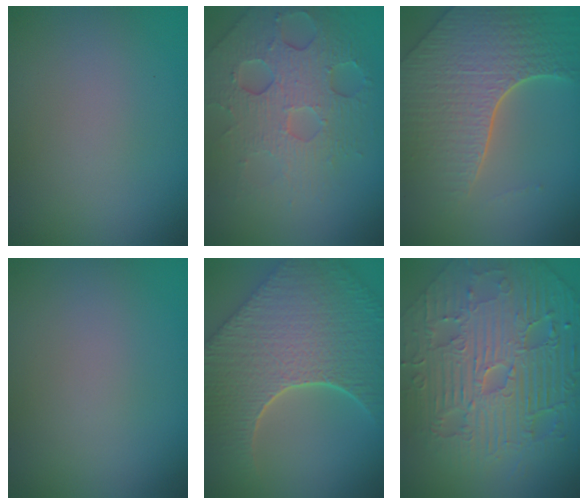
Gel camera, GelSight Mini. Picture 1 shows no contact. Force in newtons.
{"total": 6.3, "press": 4.7, "slide": 4.2}
{"total": 8.2, "press": 5.9, "slide": 5.8}
{"total": 0.0}
{"total": 10.3, "press": 7.4, "slide": 7.2}
{"total": 11.2, "press": 7.2, "slide": 8.6}